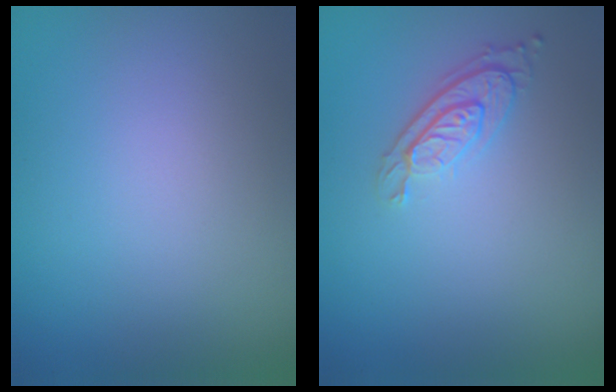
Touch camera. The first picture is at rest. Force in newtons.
{"total": 2.9, "press": 2.2, "slide": 1.9}